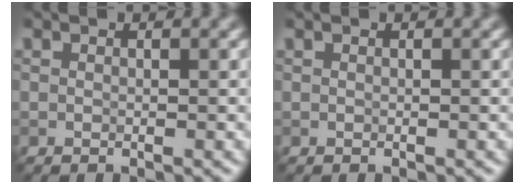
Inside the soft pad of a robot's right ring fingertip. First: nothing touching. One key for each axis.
{"total": 0.0}